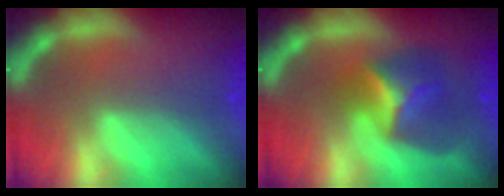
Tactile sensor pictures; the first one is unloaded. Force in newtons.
{"total": 5.4}